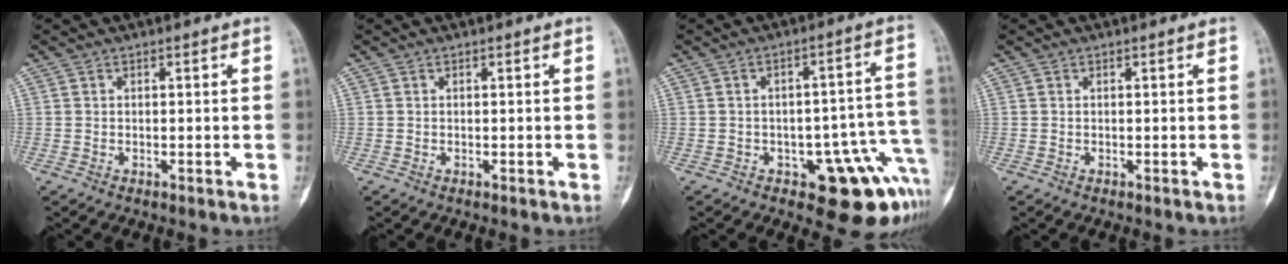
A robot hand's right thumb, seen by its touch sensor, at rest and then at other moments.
{"total": 0.0}
{"total": 13.4, "force": [-5.8, 6.2, 10.4], "torque": [-0.073, 0.051, -0.061]}
{"total": 0.0}